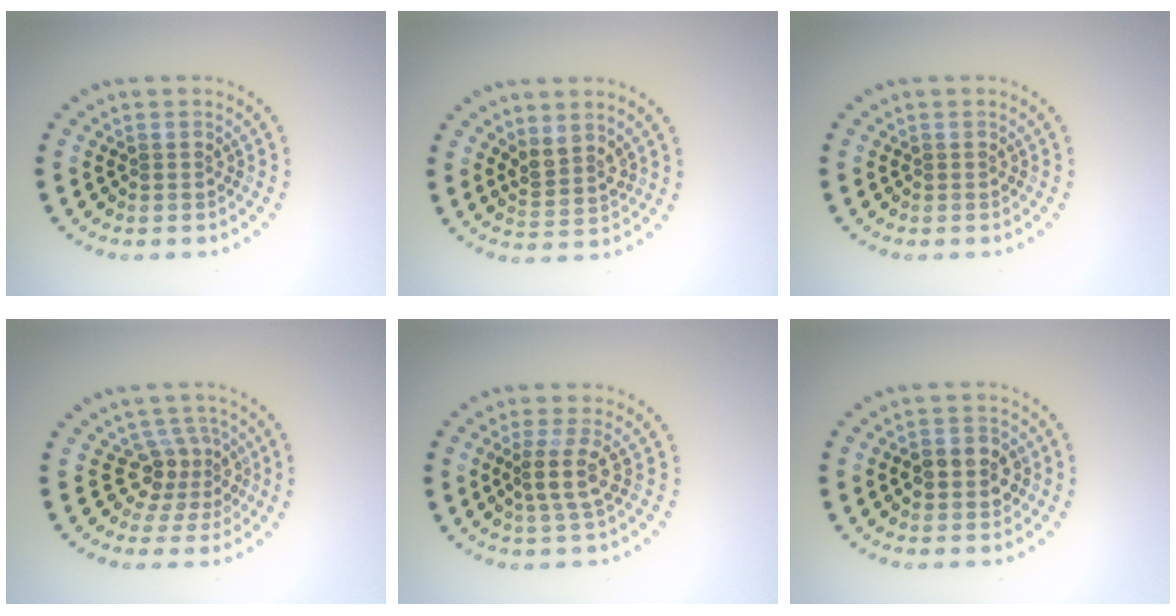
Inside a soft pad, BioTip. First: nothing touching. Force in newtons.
{"total": 2.2, "press": 1.7, "slide": 1.4}
{"total": 0.0}
{"total": 3.1, "press": 2.2, "slide": 2.1}
{"total": 2.6, "press": 2.0, "slide": 1.7}
{"total": 2.8, "press": 2.8, "slide": 0.4}